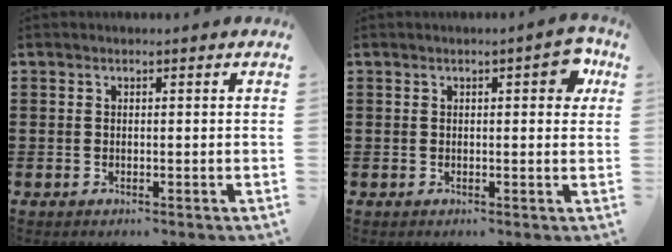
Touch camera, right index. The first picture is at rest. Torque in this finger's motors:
{"motor_torque": [0.67, -0.03, 0.12, 0.04]}